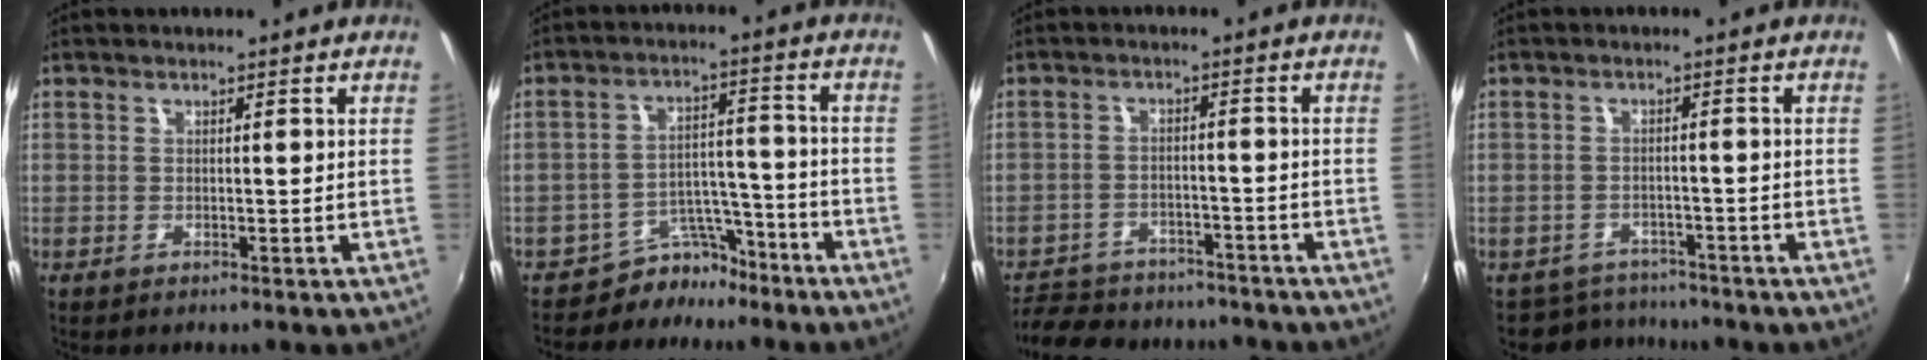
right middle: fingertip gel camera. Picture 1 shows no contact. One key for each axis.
{"total": 7.4, "fx": -6.2, "fy": 3.8, "fz": 0.7, "tx": -0.007, "ty": 0.035, "tz": -0.096}
{"total": 17.6, "fx": -14.7, "fy": 7.4, "fz": 6.3, "tx": -0.150, "ty": 0.007, "tz": -0.204}
{"total": 6.0, "fx": -5.3, "fy": 2.8, "fz": 0.0, "tx": -0.013, "ty": 0.012, "tz": -0.083}